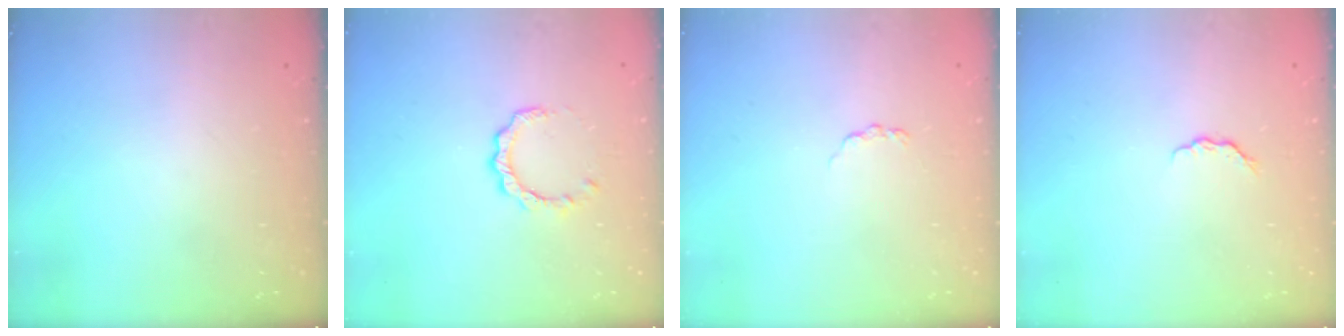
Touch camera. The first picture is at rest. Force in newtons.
{"total": 5.3, "press": 5.3, "slide": 0.5}
{"total": 2.8, "press": 2.7, "slide": 0.4}
{"total": 3.2, "press": 3.2, "slide": 0.3}